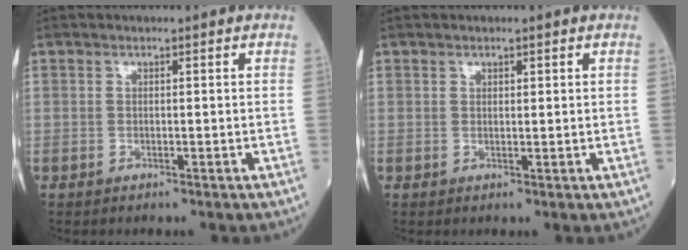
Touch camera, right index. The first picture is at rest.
{"total": 0.7, "force": [0.4, 0.3, 0.4], "torque": [-0.006, -0.002, 0.006]}